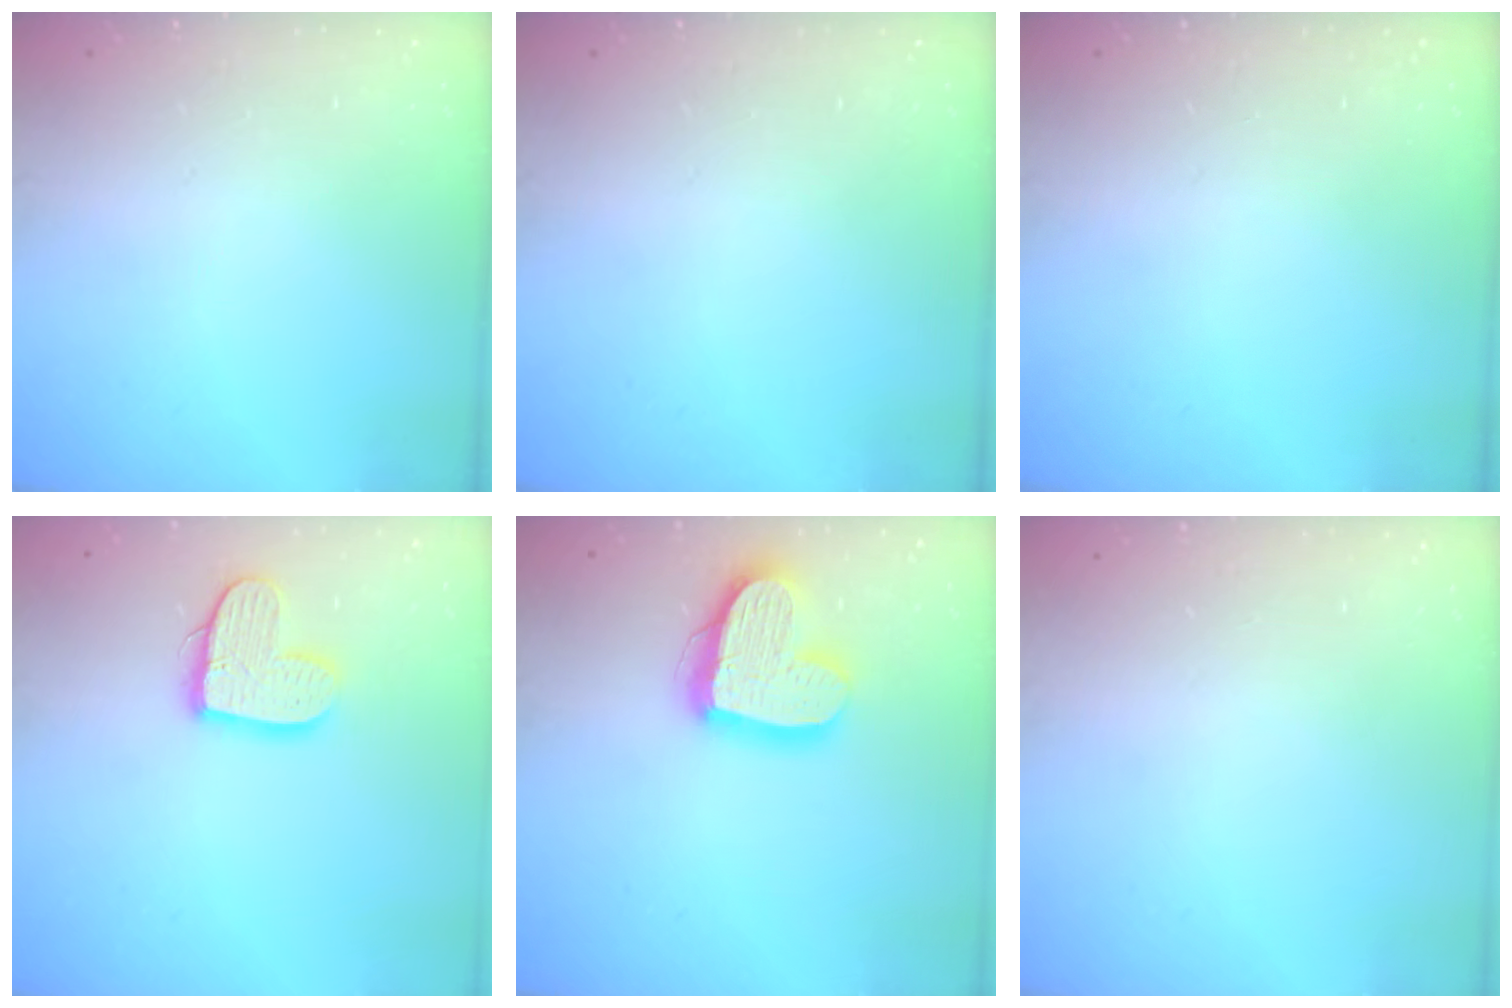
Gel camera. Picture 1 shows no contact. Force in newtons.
{"total": 0.0}
{"total": 0.0}
{"total": 12.6, "press": 12.6, "slide": 0.8}
{"total": 17.6, "press": 17.5, "slide": 1.9}
{"total": 0.0}